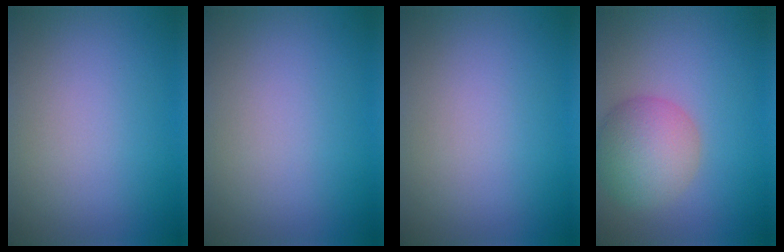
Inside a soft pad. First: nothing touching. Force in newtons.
{"total": 0.0}
{"total": 0.0}
{"total": 5.6, "press": 5.5, "slide": 0.4}